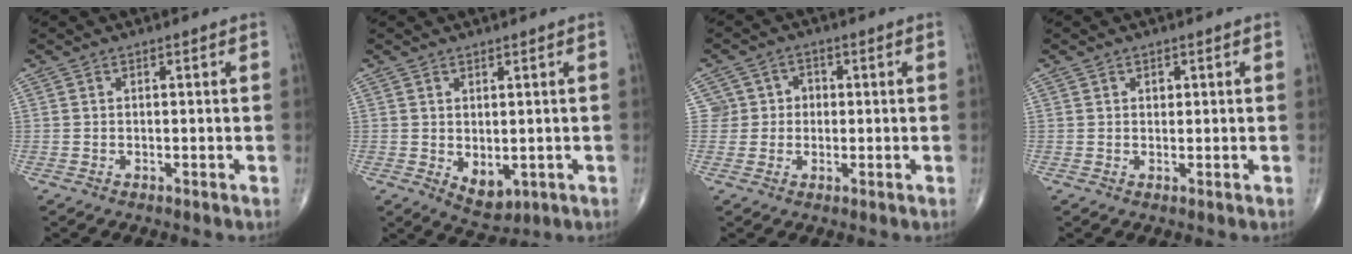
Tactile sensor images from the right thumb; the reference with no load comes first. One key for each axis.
{"total": 4.6, "fx": -0.5, "fy": 2.7, "fz": 3.6, "tx": -0.041, "ty": -0.004, "tz": 0.010}
{"total": 4.2, "fx": 0.2, "fy": 4.2, "fz": 0.3, "tx": 0.034, "ty": 0.012, "tz": -0.002}
{"total": 1.1, "fx": 0.4, "fy": 0.8, "fz": 0.5, "tx": -0.002, "ty": -0.001, "tz": 0.006}